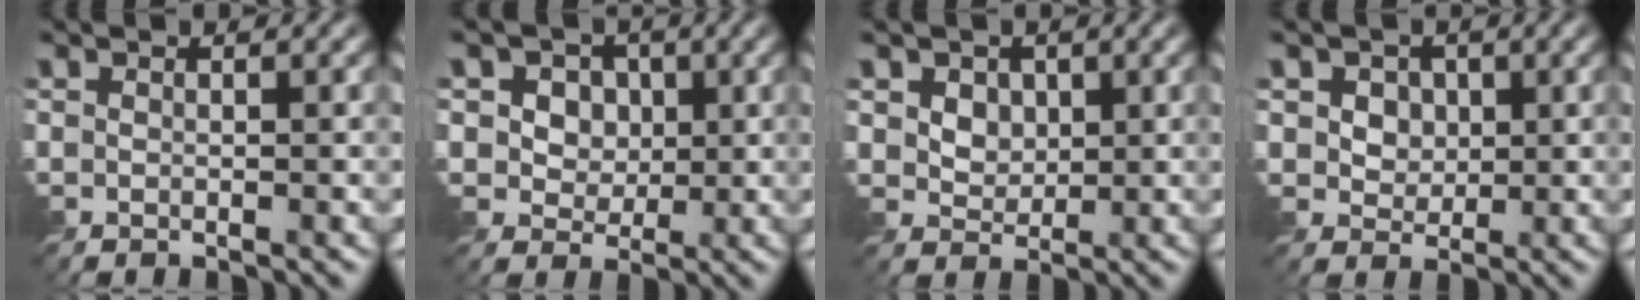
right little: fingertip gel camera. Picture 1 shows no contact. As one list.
[{"total": 6.4, "force": [2.6, 5.1, 2.8], "torque": [-0.056, 0.005, 0.032]}, {"total": 2.6, "force": [1.0, 2.1, 1.3], "torque": [-0.042, -0.009, 0.031]}, {"total": 3.1, "force": [1.1, 2.6, 1.4], "torque": [-0.039, -0.004, 0.024]}]